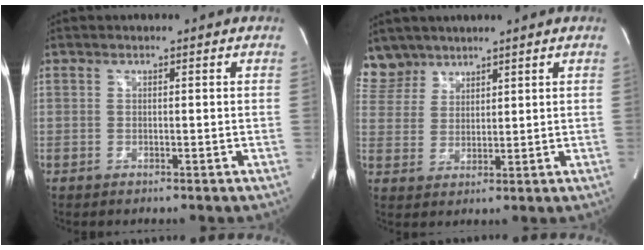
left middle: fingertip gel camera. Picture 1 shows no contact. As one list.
[{"total": 5.9, "force": [5.1, 2.9, -0.3], "torque": [0.007, 0.006, 0.110]}]